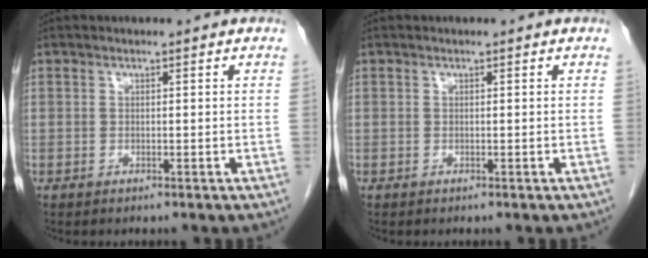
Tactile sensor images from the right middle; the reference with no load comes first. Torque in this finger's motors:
{"motor_torque": [-0.15, 0.01, -0.02, -0.01]}